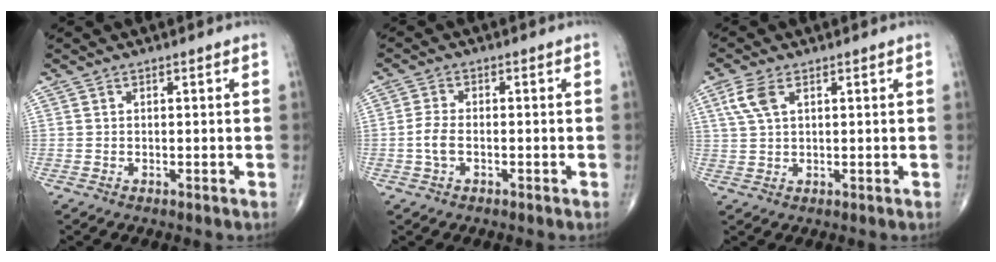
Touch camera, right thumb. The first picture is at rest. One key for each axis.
{"total": 3.5, "fx": -1.0, "fy": 1.8, "fz": 2.8, "tx": -0.064, "ty": 0.009, "tz": -0.023}
{"total": 4.6, "fx": 1.9, "fy": 2.3, "fz": 3.6, "tx": -0.090, "ty": 0.009, "tz": 0.042}